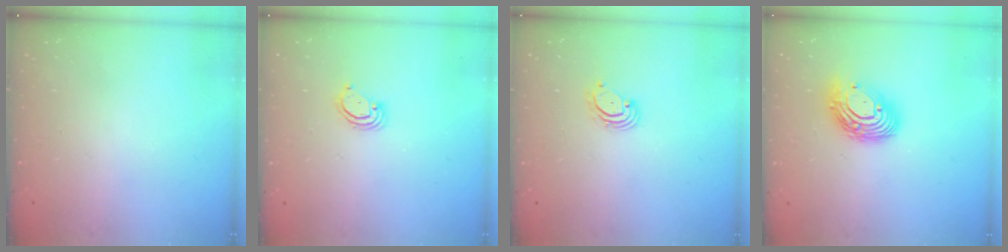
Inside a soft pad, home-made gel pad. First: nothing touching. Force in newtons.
{"total": 3.2, "press": 3.2, "slide": 0.2}
{"total": 2.9, "press": 2.9, "slide": 0.4}
{"total": 13.0, "press": 12.9, "slide": 1.2}